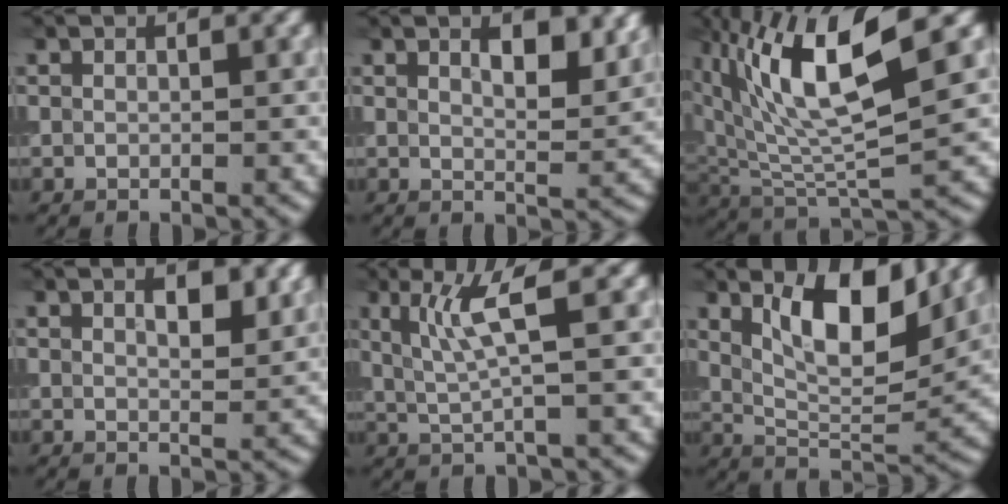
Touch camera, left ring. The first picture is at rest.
{"total": 4.1, "force": [2.2, 1.4, 3.3], "torque": [-0.048, -0.002, 0.035]}
{"total": 9.8, "force": [3.7, 3.1, 8.5], "torque": [-0.161, 0.001, 0.067]}
{"total": 2.6, "force": [1.3, 0.9, 2.0], "torque": [-0.028, -0.001, 0.023]}
{"total": 3.9, "force": [1.1, 0.3, 3.7], "torque": [-0.080, -0.003, 0.028]}
{"total": 8.4, "force": [3.5, 3.1, 6.9], "torque": [-0.116, -0.005, 0.059]}